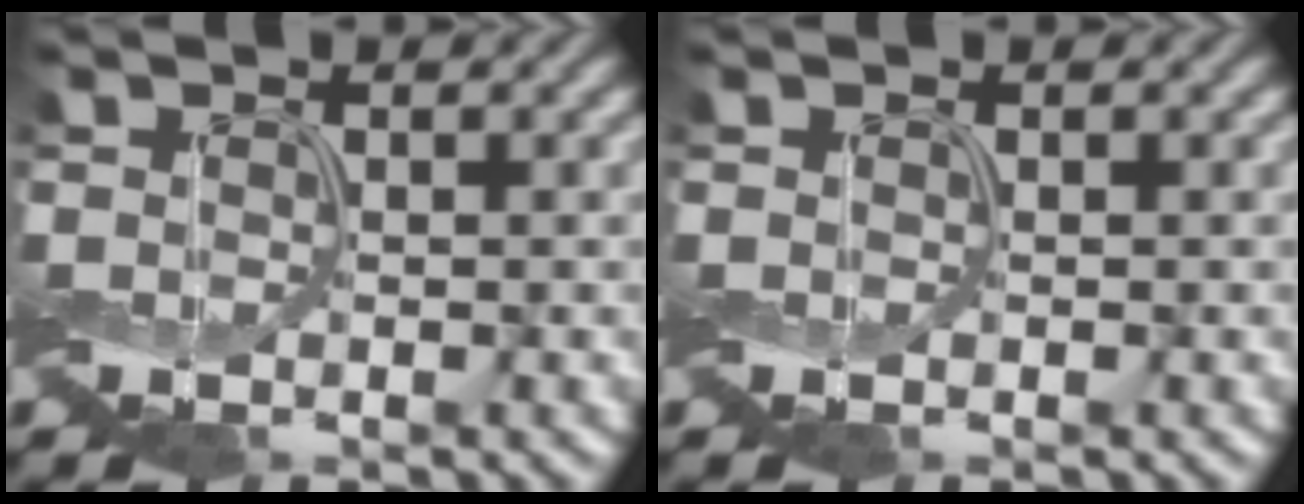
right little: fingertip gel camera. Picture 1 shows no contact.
{"total": 0.0}